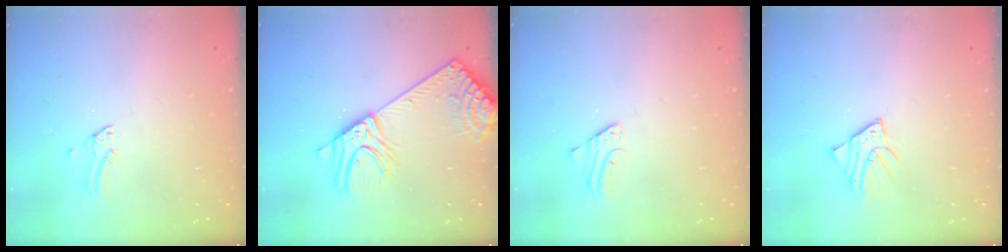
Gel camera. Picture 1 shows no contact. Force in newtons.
{"total": 17.2, "press": 16.8, "slide": 3.6}
{"total": 2.0, "press": 2.0, "slide": 0.1}
{"total": 3.7, "press": 3.7, "slide": 0.4}